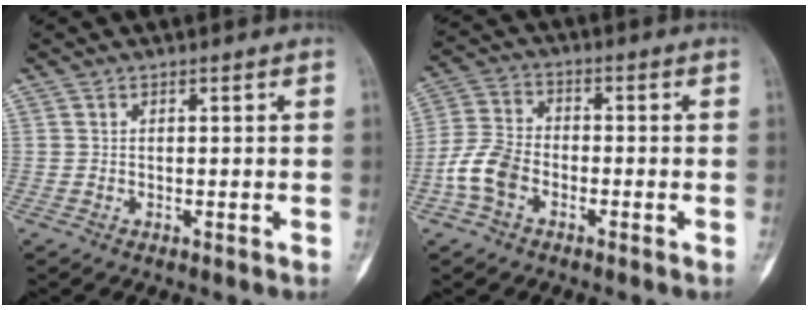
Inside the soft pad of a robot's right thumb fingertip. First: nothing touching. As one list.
[{"total": 7.8, "force": [-3.1, 5.2, 4.9], "torque": [-0.100, 0.022, -0.069]}]